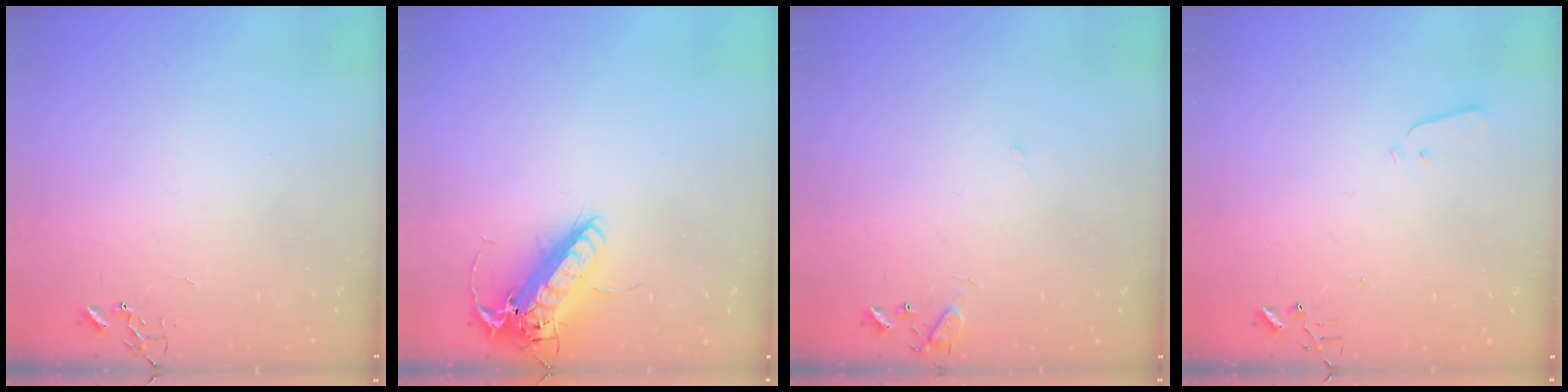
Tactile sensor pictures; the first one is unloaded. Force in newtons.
{"total": 17.8, "press": 17.5, "slide": 3.4}
{"total": 8.6, "press": 8.5, "slide": 1.1}
{"total": 2.9, "press": 2.8, "slide": 0.8}